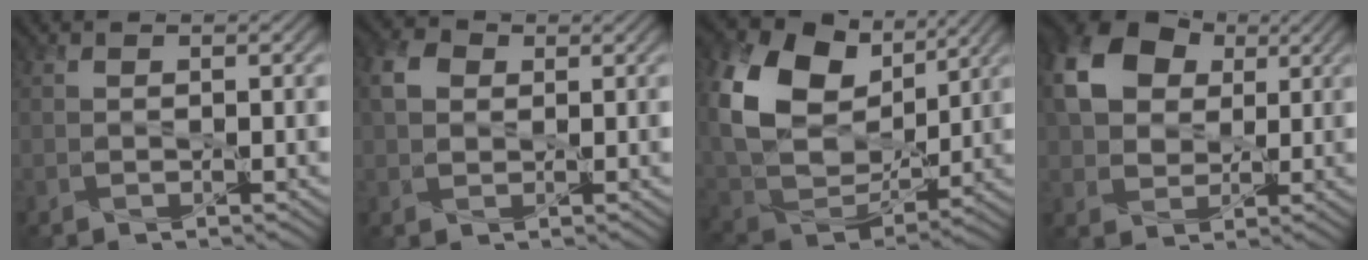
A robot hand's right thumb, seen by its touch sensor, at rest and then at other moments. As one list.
[{"total": 3.3, "force": [0.9, 2.5, 1.9], "torque": [-0.046, 0.006, 0.010]}, {"total": 16.0, "force": [5.6, 11.3, 9.8], "torque": [-0.241, 0.008, 0.122]}, {"total": 11.1, "force": [3.4, 8.1, 6.7], "torque": [-0.164, 0.018, 0.058]}]